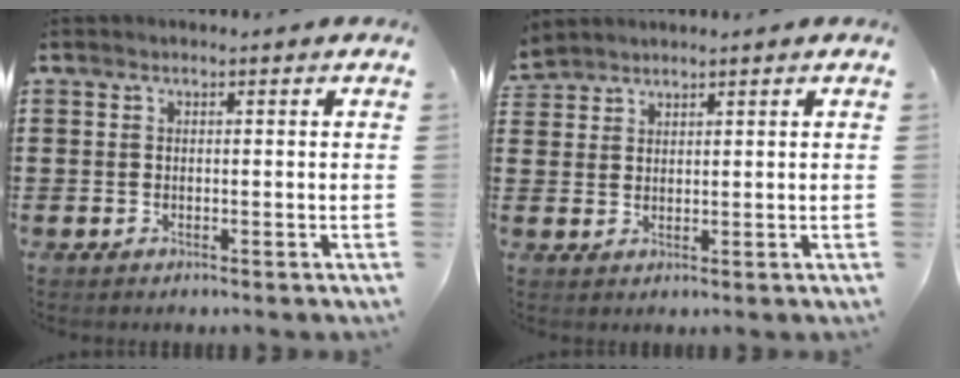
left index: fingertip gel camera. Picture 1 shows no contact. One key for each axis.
{"total": 2.2, "fx": 2.1, "fy": 0.5, "fz": -0.3, "tx": -0.001, "ty": 0.001, "tz": 0.043}